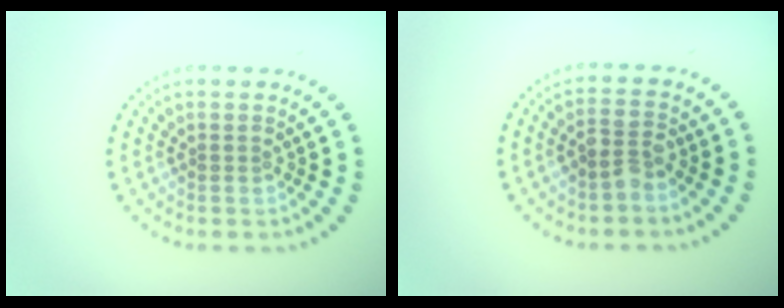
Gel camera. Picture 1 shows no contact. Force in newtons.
{"total": 2.4, "press": 2.2, "slide": 0.8}